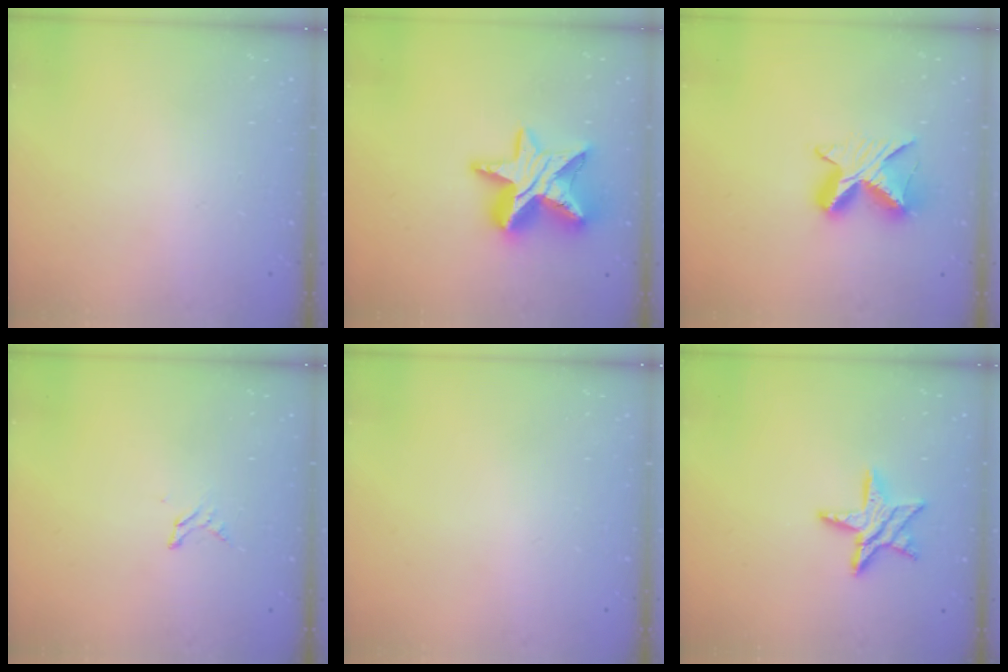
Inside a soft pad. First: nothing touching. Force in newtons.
{"total": 17.8, "press": 17.8, "slide": 1.1}
{"total": 9.2, "press": 9.2, "slide": 0.0}
{"total": 2.9, "press": 2.9, "slide": 0.3}
{"total": 0.0}
{"total": 9.2, "press": 9.2, "slide": 0.3}